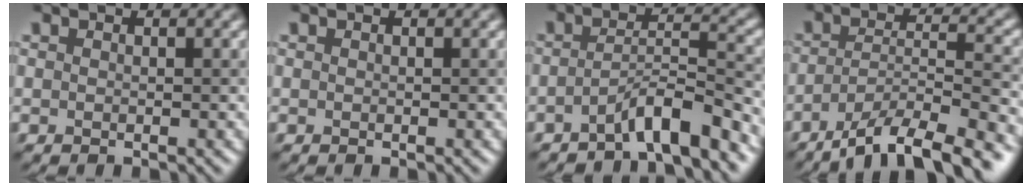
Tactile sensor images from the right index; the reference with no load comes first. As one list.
[{"total": 0.0}, {"total": 4.6, "force": [-3.2, 0.6, 3.2], "torque": [-0.051, 0.014, -0.063]}, {"total": 9.4, "force": [-6.8, 2.2, 6.2], "torque": [-0.099, 0.003, -0.119]}]